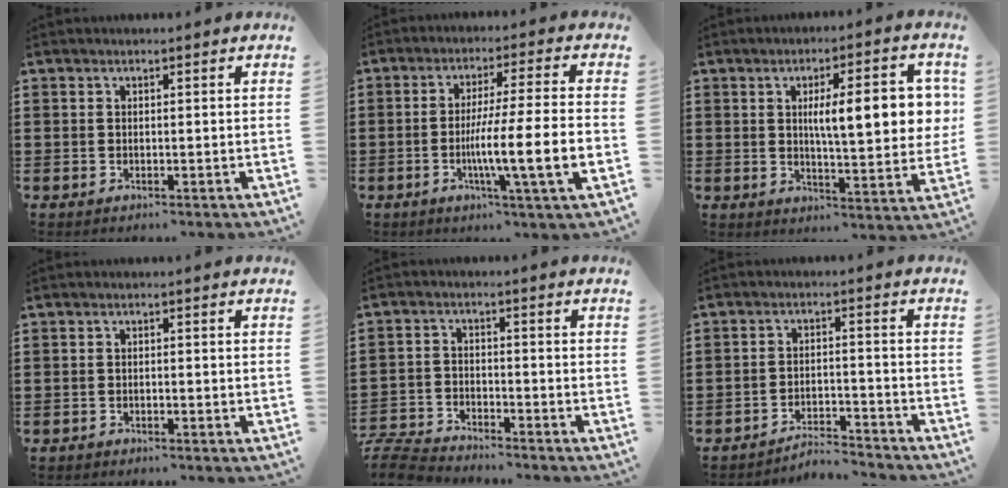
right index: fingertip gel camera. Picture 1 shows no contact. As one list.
[{"total": 10.2, "force": [-2.9, 0.0, 9.8], "torque": [-0.170, -0.012, -0.053]}, {"total": 10.9, "force": [2.1, 3.1, 10.2], "torque": [-0.158, -0.002, 0.028]}, {"total": 0.7, "force": [-0.6, 0.2, 0.2], "torque": [-0.006, -0.003, -0.011]}, {"total": 5.2, "force": [-5.2, 0.5, 0.6], "torque": [-0.036, -0.004, -0.112]}, {"total": 4.0, "force": [-4.0, 0.1, 0.6], "torque": [-0.016, 0.002, -0.085]}]